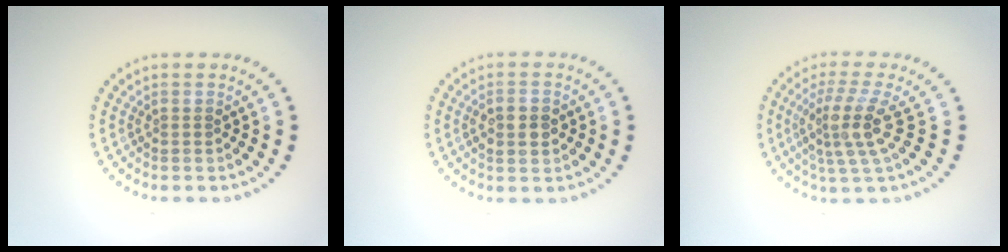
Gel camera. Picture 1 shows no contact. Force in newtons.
{"total": 2.1, "press": 2.1, "slide": 0.3}
{"total": 4.0, "press": 2.9, "slide": 2.8}